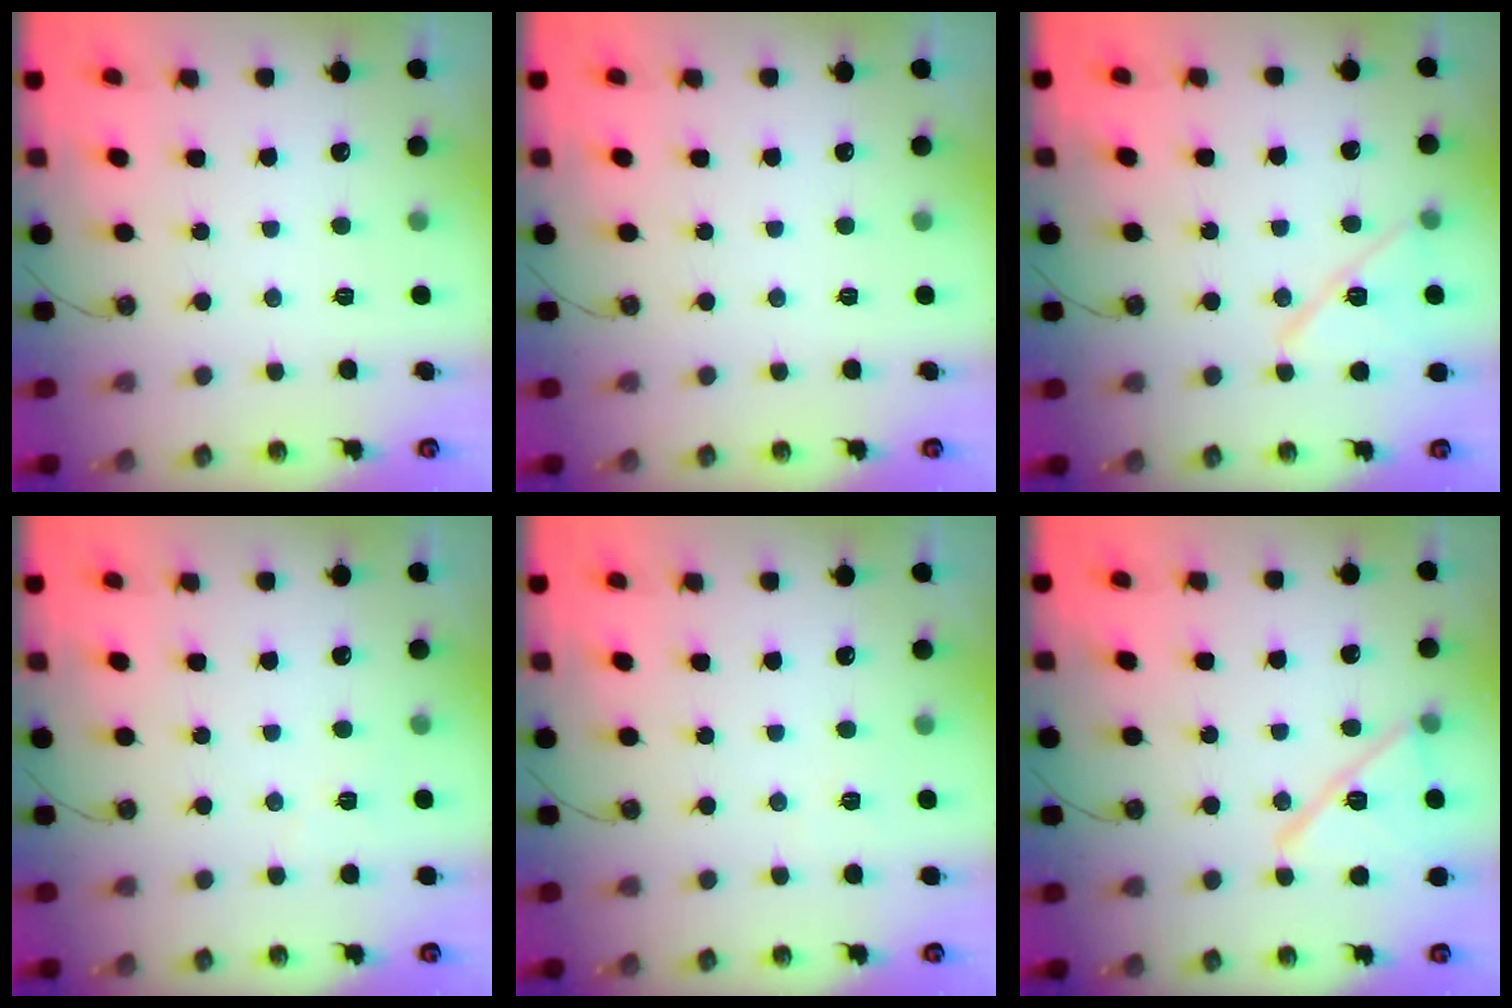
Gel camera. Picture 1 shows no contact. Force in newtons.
{"total": 0.0}
{"total": 12.4, "press": 9.5, "slide": 8.1}
{"total": 2.9, "press": 2.7, "slide": 0.9}
{"total": 2.7, "press": 2.5, "slide": 1.0}
{"total": 16.1, "press": 13.2, "slide": 9.3}